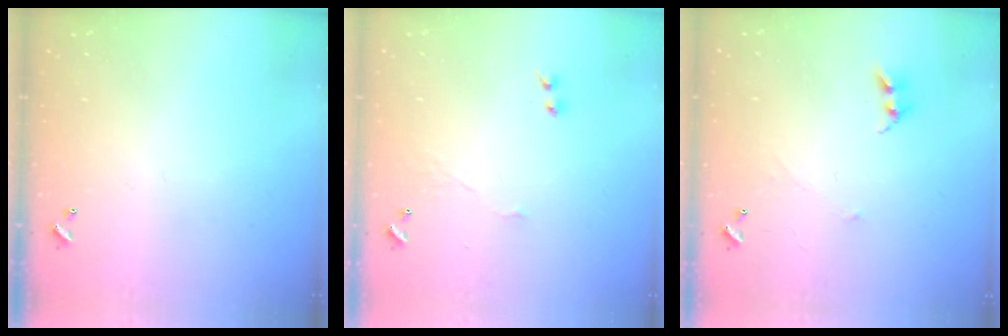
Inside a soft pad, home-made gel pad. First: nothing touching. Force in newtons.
{"total": 2.4, "press": 2.3, "slide": 0.6}
{"total": 0.9, "press": 0.8, "slide": 0.5}